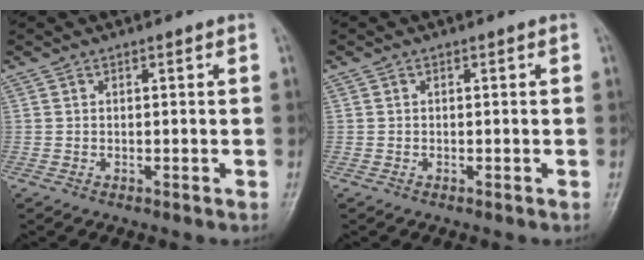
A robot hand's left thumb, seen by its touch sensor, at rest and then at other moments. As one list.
[{"total": 0.0}]